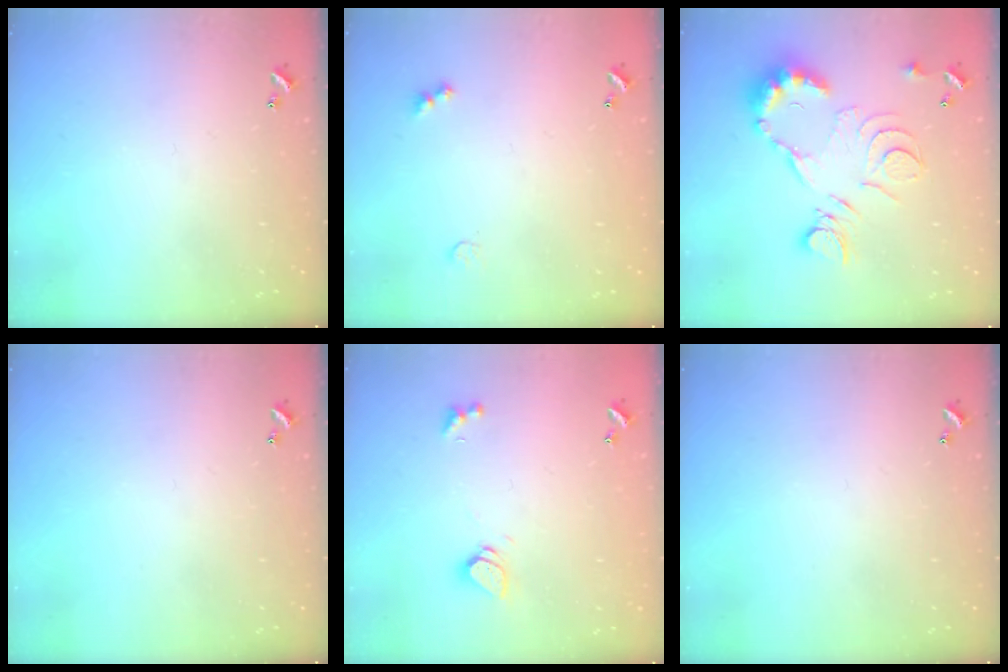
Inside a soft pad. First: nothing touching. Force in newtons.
{"total": 4.3, "press": 4.3, "slide": 0.6}
{"total": 14.0, "press": 14.0, "slide": 1.4}
{"total": 0.0}
{"total": 2.3, "press": 2.3, "slide": 0.2}
{"total": 0.0}